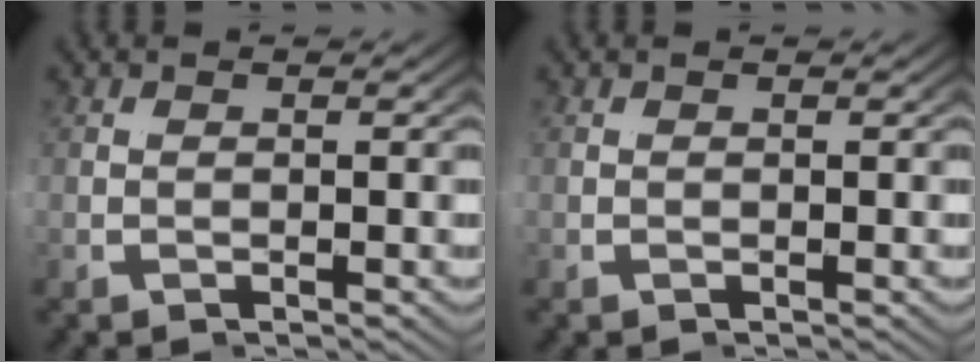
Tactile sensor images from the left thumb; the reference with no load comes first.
{"total": 0.0}